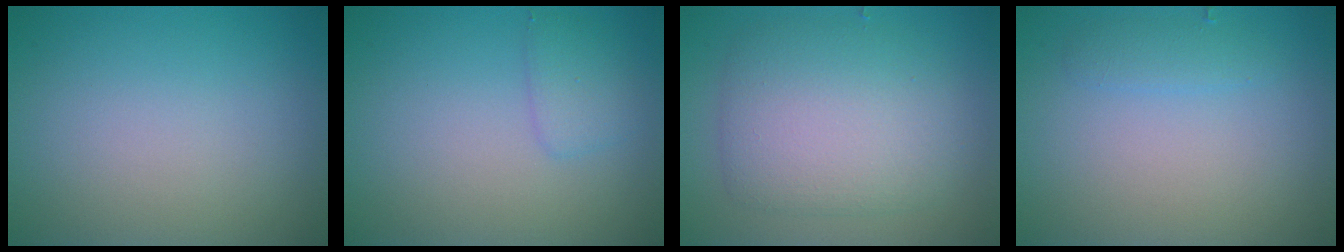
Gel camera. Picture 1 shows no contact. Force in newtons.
{"total": 1.7, "press": 1.7, "slide": 0.2}
{"total": 6.0, "press": 6.0, "slide": 0.1}
{"total": 1.3, "press": 1.3, "slide": 0.1}